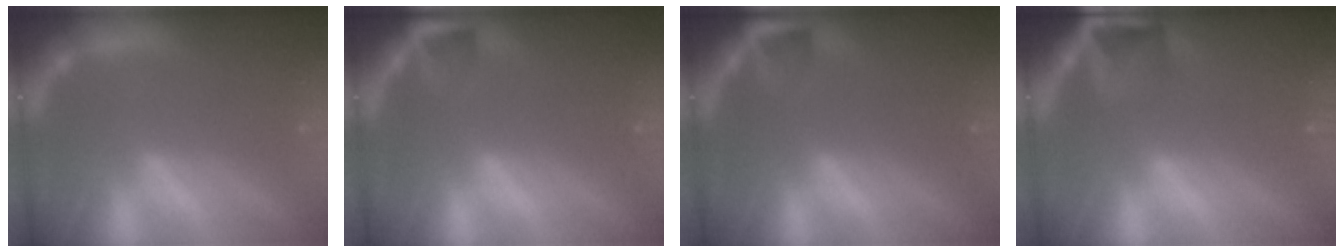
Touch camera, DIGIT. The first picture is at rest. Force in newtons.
{"total": 2.4}
{"total": 2.4}
{"total": 4.9}